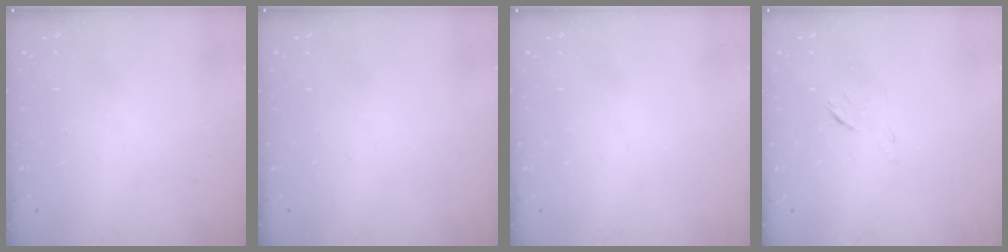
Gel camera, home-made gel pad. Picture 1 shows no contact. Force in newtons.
{"total": 0.0}
{"total": 0.0}
{"total": 5.3, "press": 5.2, "slide": 1.0}